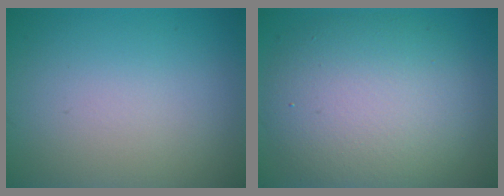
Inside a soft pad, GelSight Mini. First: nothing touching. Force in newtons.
{"total": 9.0, "press": 9.0, "slide": 0.9}